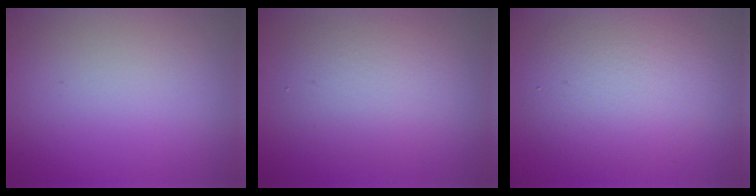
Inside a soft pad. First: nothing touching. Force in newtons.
{"total": 3.8, "press": 3.8, "slide": 0.5}
{"total": 5.6, "press": 5.6, "slide": 0.2}